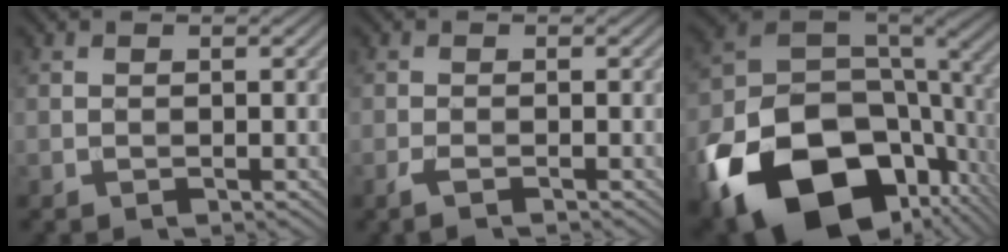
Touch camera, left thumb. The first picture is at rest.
{"total": 1.4, "force": [-0.9, 0.2, 1.0], "torque": [-0.023, 0.001, -0.022]}
{"total": 20.2, "force": [-7.9, 13.4, 12.8], "torque": [-0.293, -0.050, -0.115]}